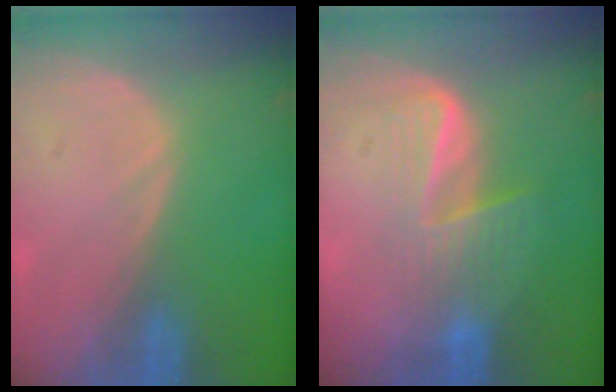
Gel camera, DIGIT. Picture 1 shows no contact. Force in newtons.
{"total": 7.0, "press": 5.7, "slide": 4.0}